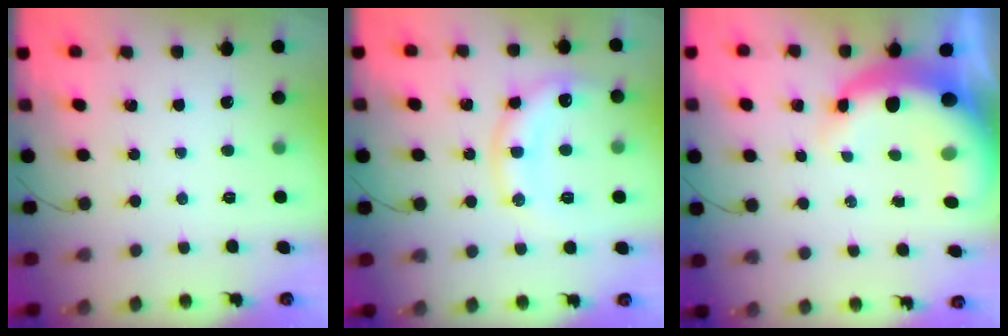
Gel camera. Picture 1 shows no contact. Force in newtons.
{"total": 13.2, "press": 13.2, "slide": 0.8}
{"total": 12.8, "press": 12.5, "slide": 3.0}